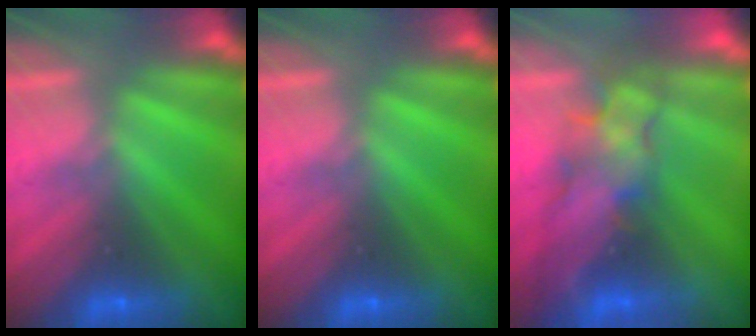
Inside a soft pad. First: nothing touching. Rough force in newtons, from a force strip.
{"total": 0.0}
{"total": 3.8}